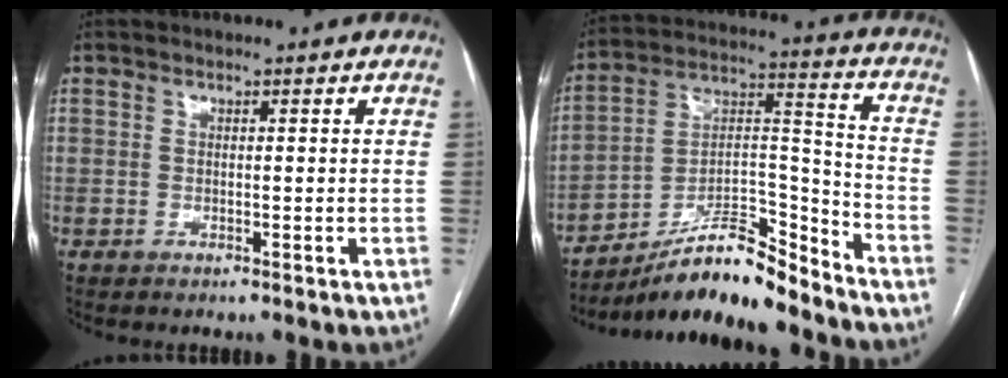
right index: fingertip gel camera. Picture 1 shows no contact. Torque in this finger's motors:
{"motor_torque": [0.19, -0.71, 0.02, 0.00]}